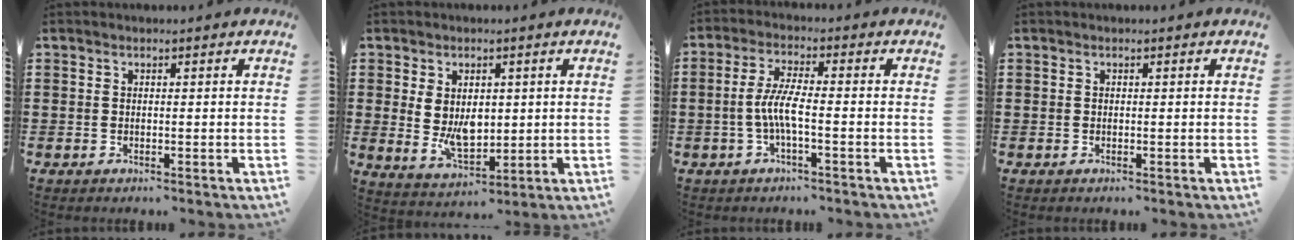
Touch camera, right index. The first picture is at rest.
{"total": 6.3, "force": [0.8, 4.2, 4.6], "torque": [-0.084, 0.003, 0.013]}
{"total": 5.3, "force": [-1.4, 0.9, 5.0], "torque": [-0.118, -0.007, -0.037]}
{"total": 0.0}